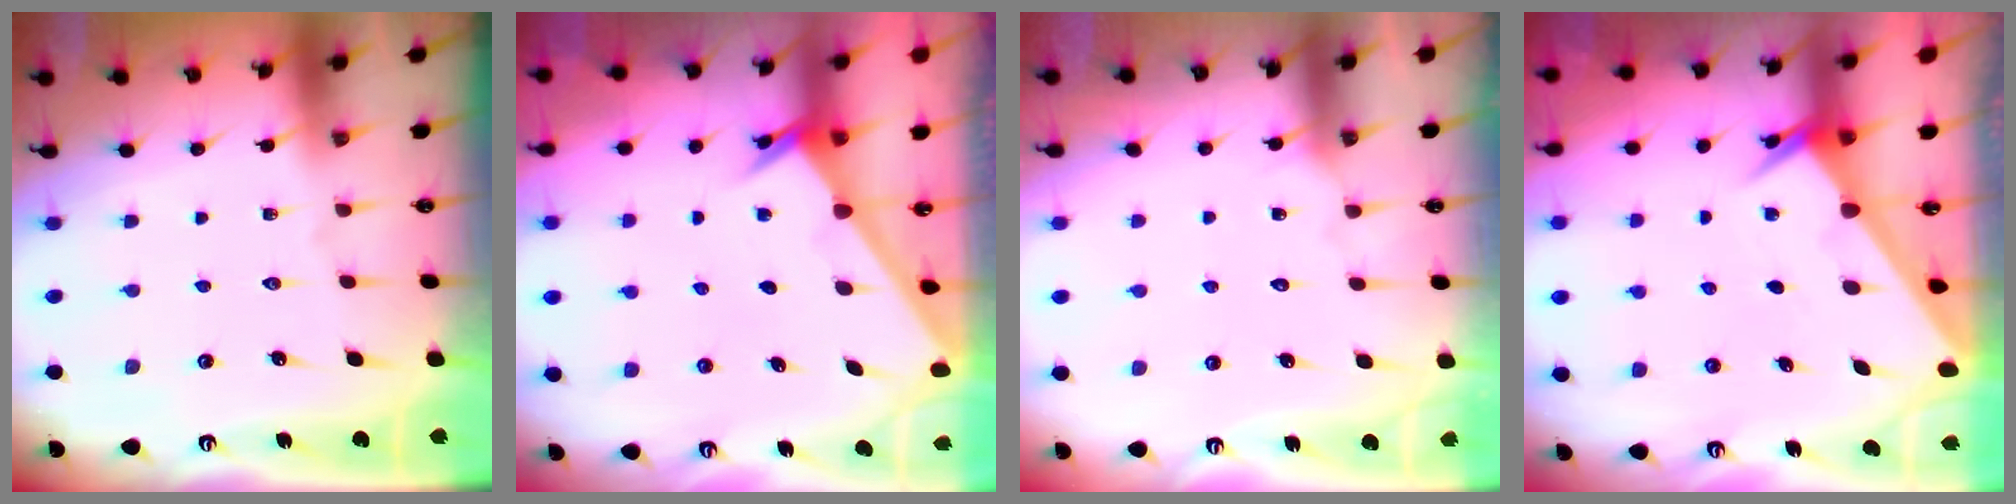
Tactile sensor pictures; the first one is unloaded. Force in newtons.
{"total": 2.3, "press": 2.3, "slide": 0.2}
{"total": 4.8, "press": 4.8, "slide": 0.4}
{"total": 2.0, "press": 2.0, "slide": 0.1}